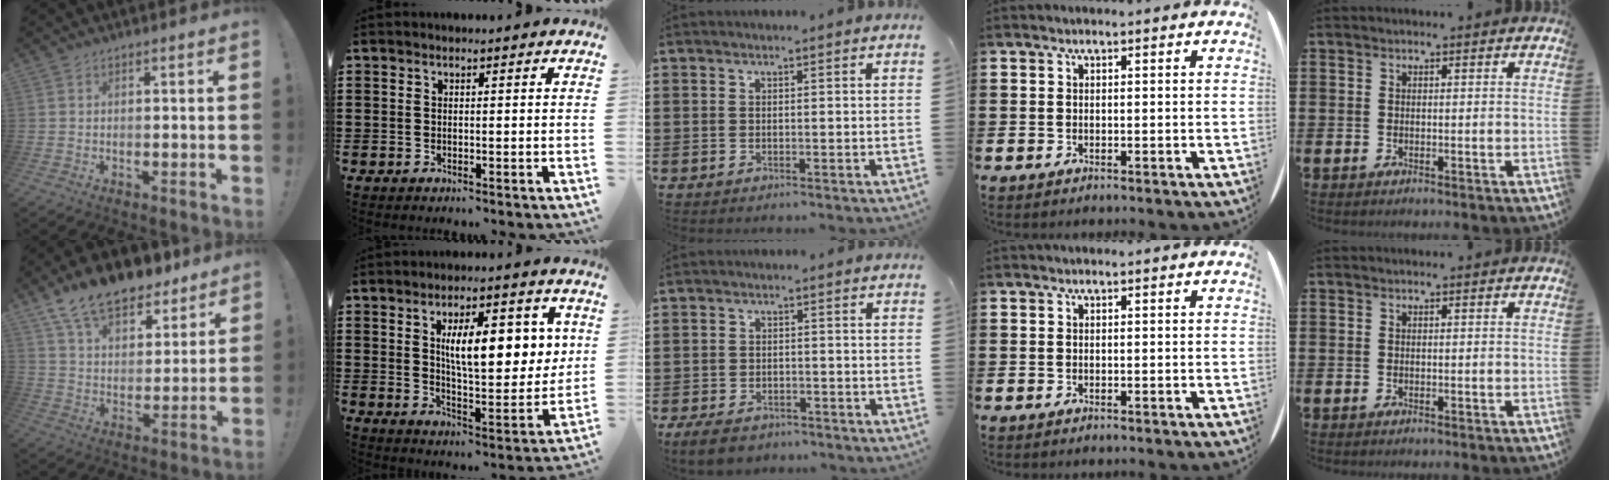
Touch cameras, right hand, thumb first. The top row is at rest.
{"thumb": {"total": 14.6, "force": [11.9, 6.5, 5.6], "torque": [-0.106, -0.083, 0.217]}, "index": {"total": 11.1, "force": [3.3, 4.5, 9.6], "torque": [-0.150, -0.003, 0.049]}, "middle": {"total": 3.6, "force": [-3.2, 1.1, 1.1], "torque": [-0.026, 0.005, -0.067]}}